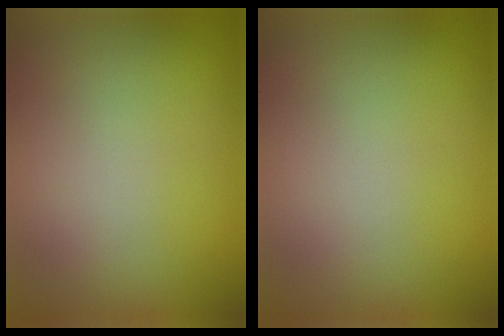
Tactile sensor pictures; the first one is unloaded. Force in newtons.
{"total": 0.0}